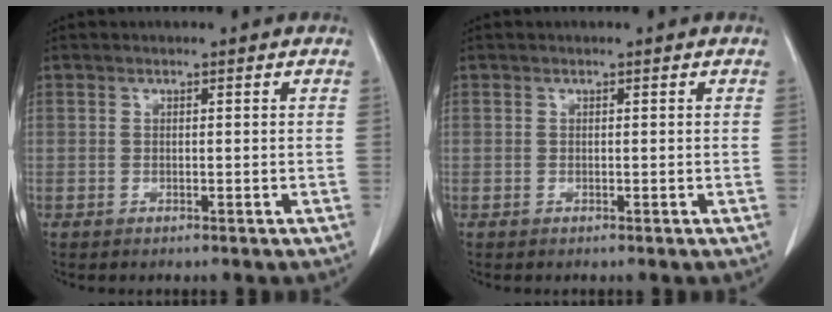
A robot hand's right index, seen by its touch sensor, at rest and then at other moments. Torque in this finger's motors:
{"motor_torque": [-0.06, -0.06, 0.08, 0.00]}